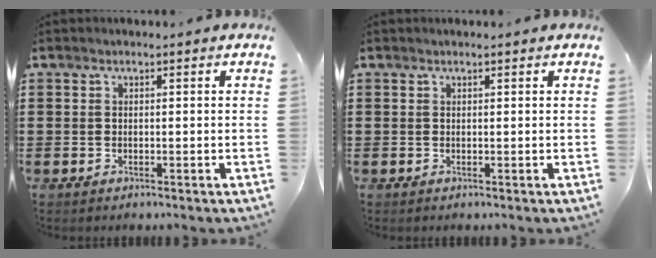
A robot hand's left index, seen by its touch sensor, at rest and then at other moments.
{"total": 0.0}